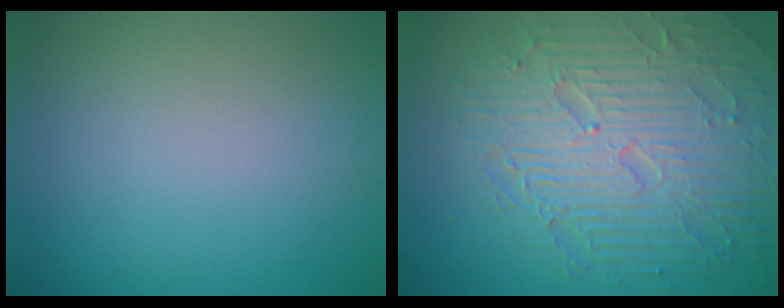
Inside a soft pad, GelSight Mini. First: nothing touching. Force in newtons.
{"total": 9.0, "press": 6.4, "slide": 6.3}